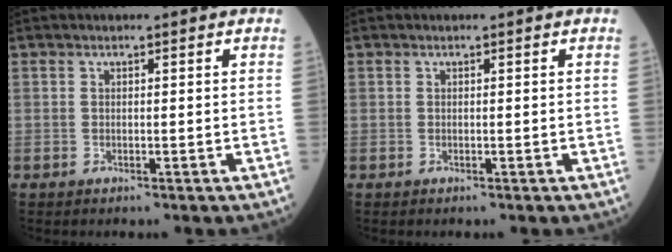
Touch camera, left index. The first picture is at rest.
{"total": 0.0}